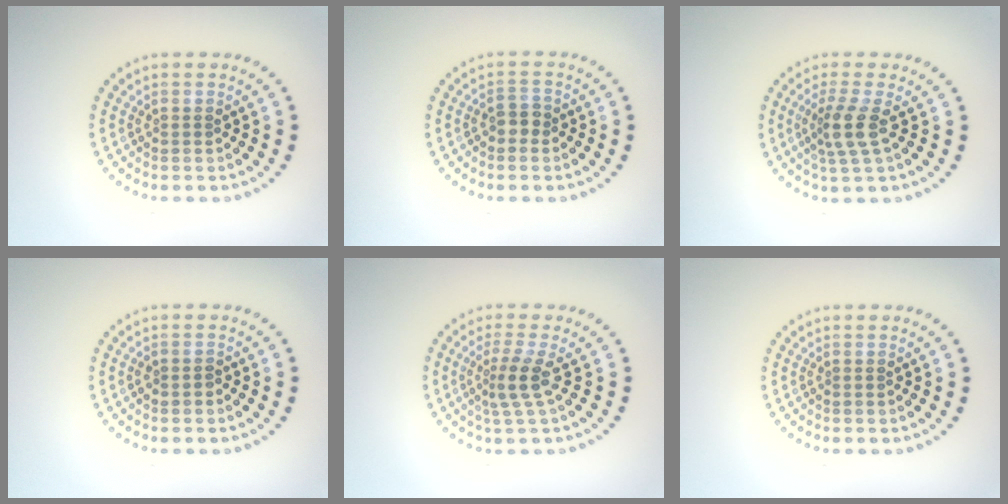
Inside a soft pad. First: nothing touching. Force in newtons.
{"total": 1.5, "press": 1.3, "slide": 0.7}
{"total": 2.8, "press": 2.1, "slide": 1.8}
{"total": 0.8, "press": 0.7, "slide": 0.3}
{"total": 2.6, "press": 1.7, "slide": 1.9}
{"total": 0.0}